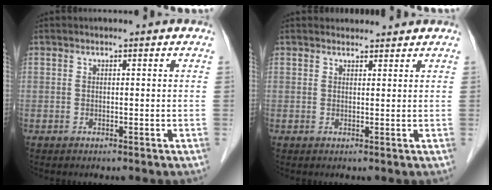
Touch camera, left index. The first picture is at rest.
{"total": 1.5, "force": [1.4, 0.6, -0.1], "torque": [0.000, 0.009, 0.017]}